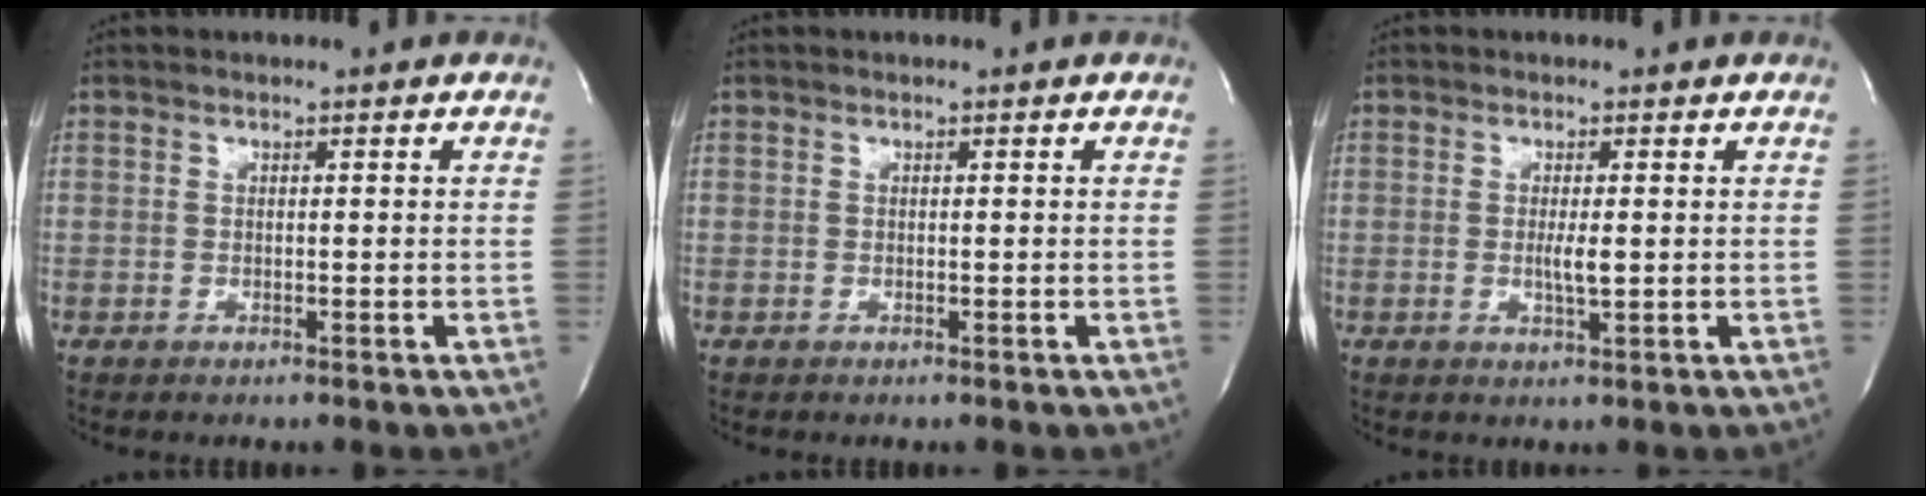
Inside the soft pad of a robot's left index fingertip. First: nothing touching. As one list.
[{"total": 0.0}, {"total": 2.2, "force": [-0.4, 0.2, 2.1], "torque": [-0.044, -0.007, -0.006]}]